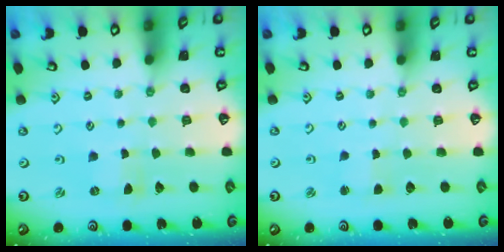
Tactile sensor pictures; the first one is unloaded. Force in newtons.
{"total": 1.5, "press": 1.5, "slide": 0.2}